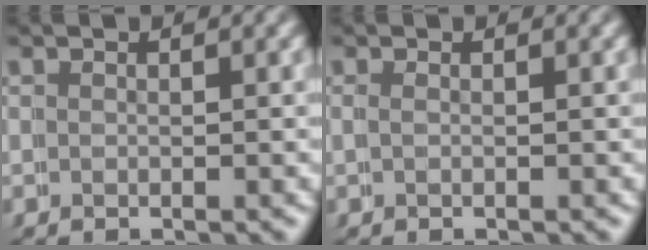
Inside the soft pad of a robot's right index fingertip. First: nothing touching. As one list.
[{"total": 0.0}]